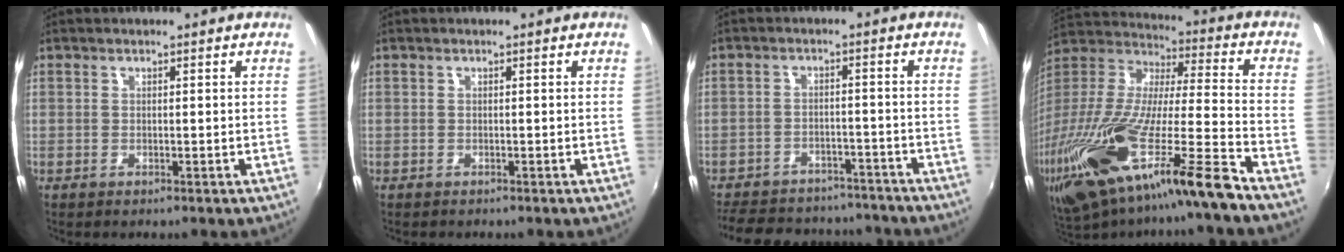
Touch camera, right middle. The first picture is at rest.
{"total": 0.0}
{"total": 19.2, "force": [-16.1, 8.0, 6.6], "torque": [-0.155, 0.031, -0.208]}
{"total": 27.1, "force": [-17.1, 1.9, 20.9], "torque": [-0.375, -0.073, -0.300]}